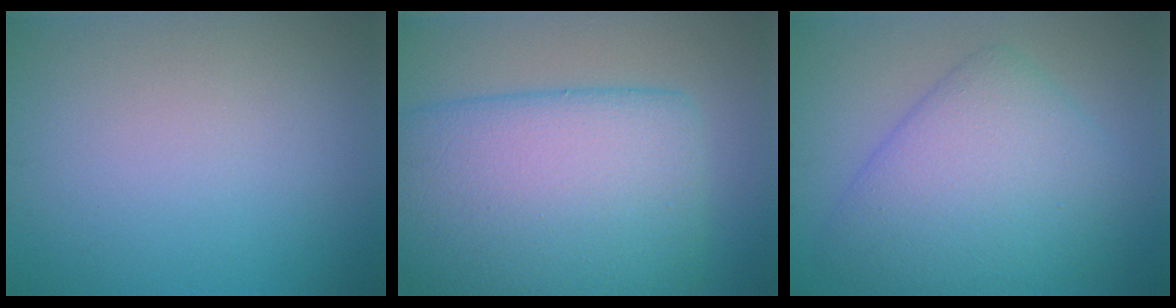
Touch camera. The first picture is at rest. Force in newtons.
{"total": 12.3, "press": 12.3, "slide": 0.3}
{"total": 7.5, "press": 7.5, "slide": 0.1}